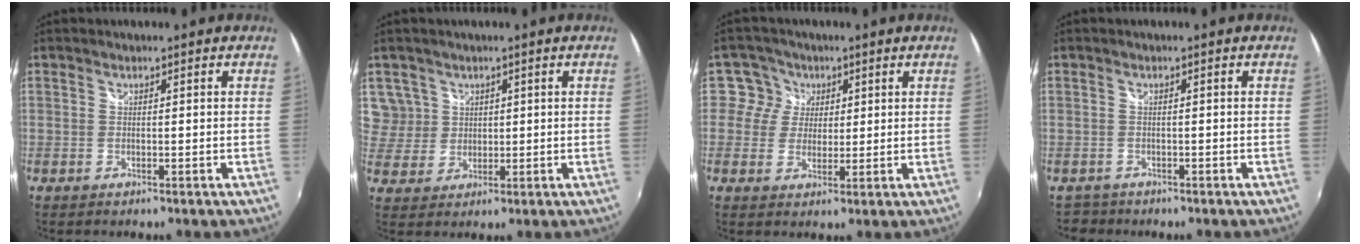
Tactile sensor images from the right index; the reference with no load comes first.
{"total": 5.9, "force": [2.5, 5.3, 0.3], "torque": [0.003, 0.004, 0.051]}
{"total": 5.1, "force": [1.6, 4.9, 0.2], "torque": [0.013, 0.007, 0.018]}
{"total": 2.4, "force": [-2.0, 1.4, 0.1], "torque": [-0.009, -0.004, -0.031]}